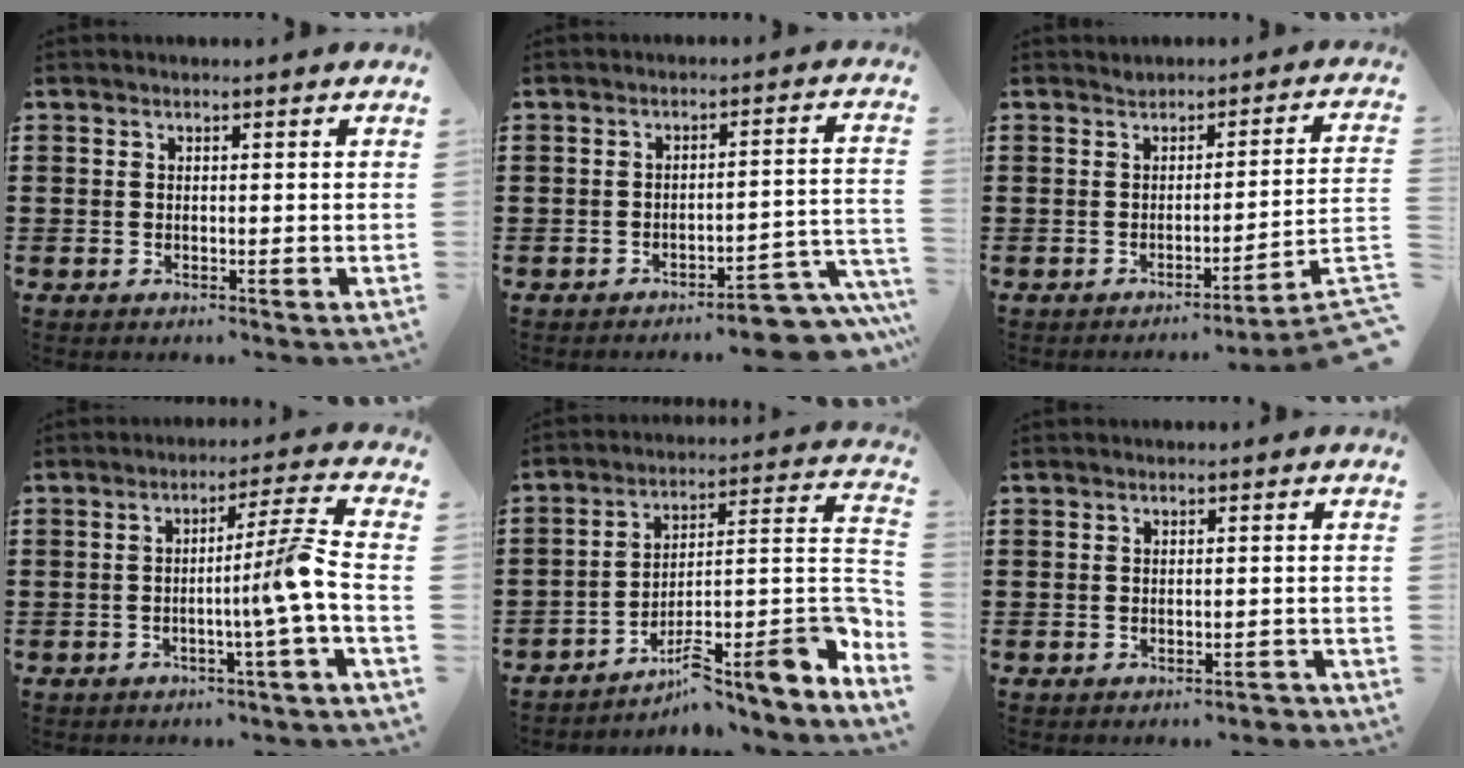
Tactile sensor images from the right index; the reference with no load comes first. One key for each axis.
{"total": 6.0, "fx": -5.4, "fy": 0.7, "fz": 2.7, "tx": -0.038, "ty": 0.002, "tz": -0.098}
{"total": 2.9, "fx": -1.6, "fy": -1.0, "fz": 2.2, "tx": -0.041, "ty": -0.019, "tz": -0.035}
{"total": 7.8, "fx": -2.0, "fy": -1.5, "fz": 7.4, "tx": -0.120, "ty": -0.010, "tz": -0.046}
{"total": 11.1, "fx": -5.3, "fy": 2.3, "fz": 9.5, "tx": -0.135, "ty": -0.015, "tz": -0.096}
{"total": 1.1, "fx": -1.0, "fy": 0.1, "fz": 0.4, "tx": -0.011, "ty": -0.002, "tz": -0.020}